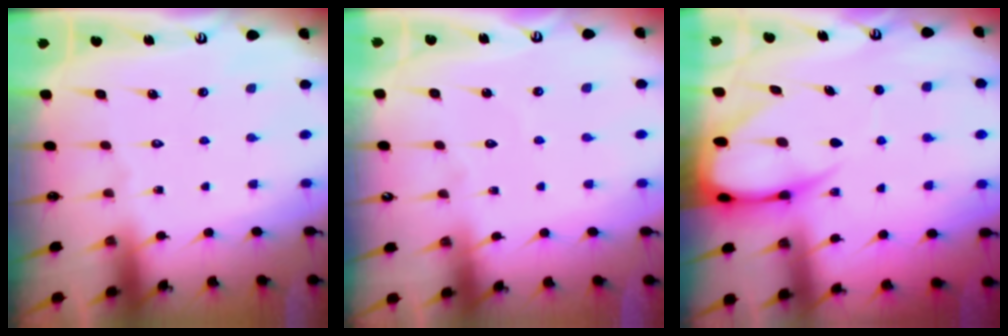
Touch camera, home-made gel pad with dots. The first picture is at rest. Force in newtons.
{"total": 2.9, "press": 2.9, "slide": 0.2}
{"total": 9.0, "press": 8.9, "slide": 1.0}